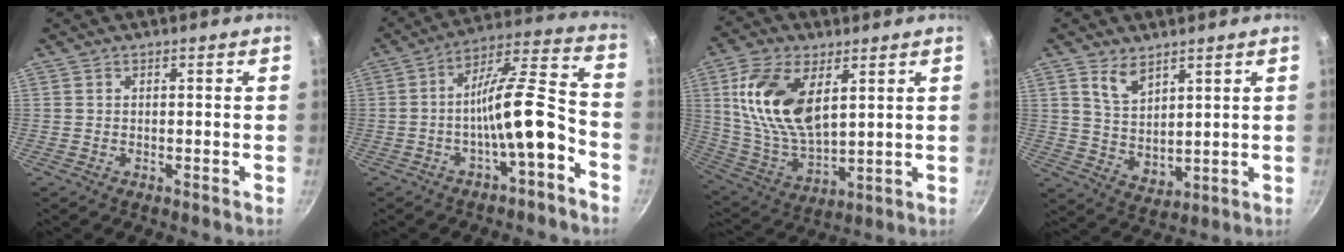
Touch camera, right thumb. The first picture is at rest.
{"total": 13.8, "force": [-5.3, 3.7, 12.2], "torque": [-0.190, 0.060, -0.089]}
{"total": 16.9, "force": [5.2, 9.2, 13.2], "torque": [-0.246, -0.021, 0.111]}
{"total": 7.3, "force": [4.2, 4.3, 4.1], "torque": [-0.056, -0.034, 0.089]}